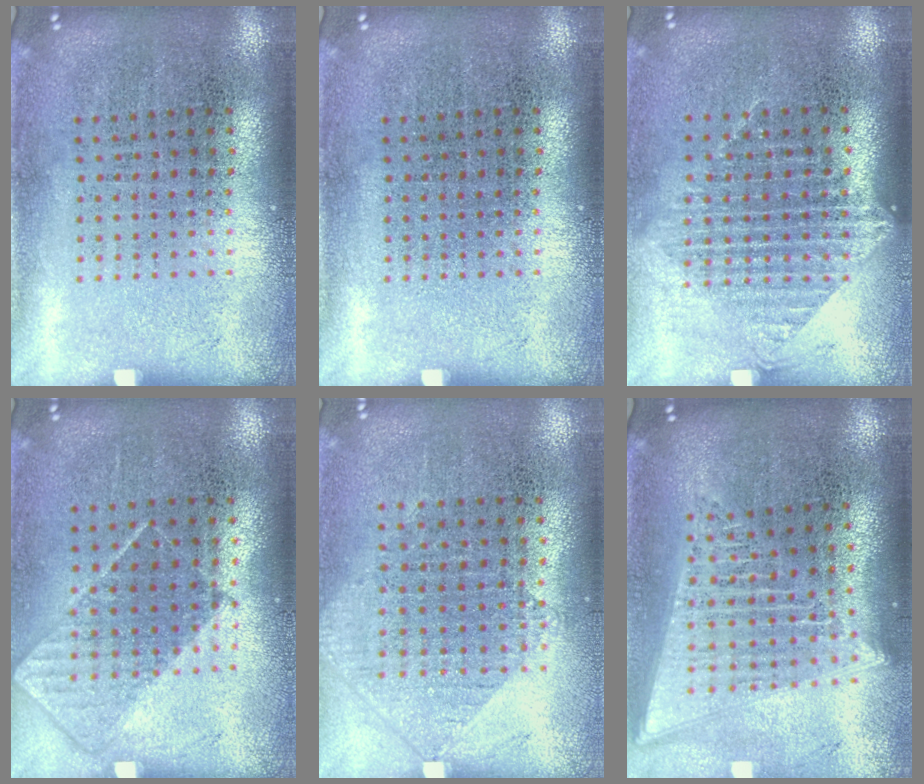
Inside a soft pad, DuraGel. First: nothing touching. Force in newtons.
{"total": 0.0}
{"total": 1.2, "press": 1.1, "slide": 0.5}
{"total": 0.8, "press": 0.6, "slide": 0.4}
{"total": 1.0, "press": 0.9, "slide": 0.4}
{"total": 2.0, "press": 1.7, "slide": 1.0}